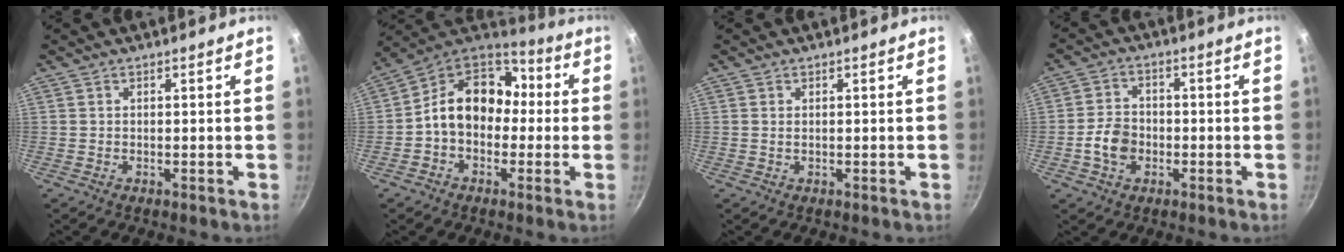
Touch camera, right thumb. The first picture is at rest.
{"total": 15.0, "force": [-0.5, 11.6, 9.5], "torque": [-0.110, 0.049, -0.031]}
{"total": 0.6, "force": [0.1, 0.3, 0.5], "torque": [-0.009, 0.000, 0.002]}
{"total": 6.5, "force": [-1.8, 4.9, 3.8], "torque": [-0.055, 0.022, -0.039]}